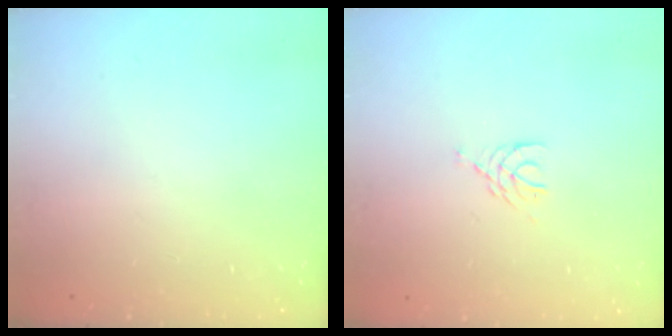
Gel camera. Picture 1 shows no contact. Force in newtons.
{"total": 3.3, "press": 3.3, "slide": 0.5}